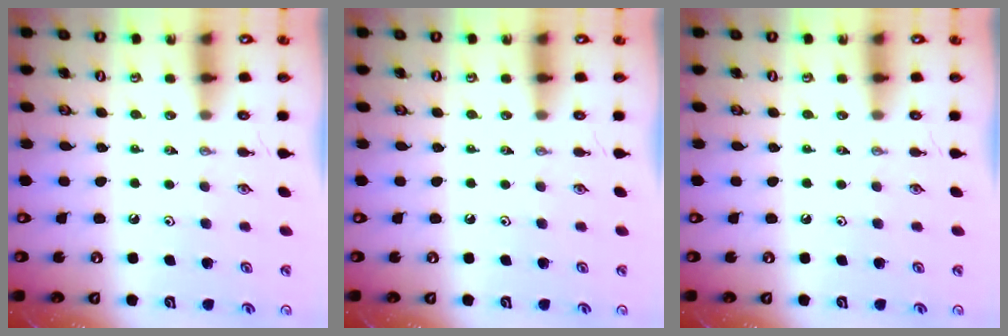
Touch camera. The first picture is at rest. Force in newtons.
{"total": 0.0}
{"total": 0.0}